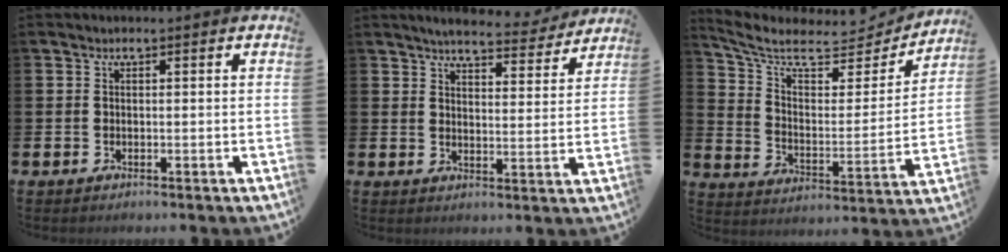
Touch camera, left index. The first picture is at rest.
{"total": 5.0, "force": [4.8, 0.7, 1.1], "torque": [-0.026, -0.033, 0.079]}
{"total": 7.9, "force": [6.9, 2.9, 2.5], "torque": [-0.081, -0.054, 0.115]}